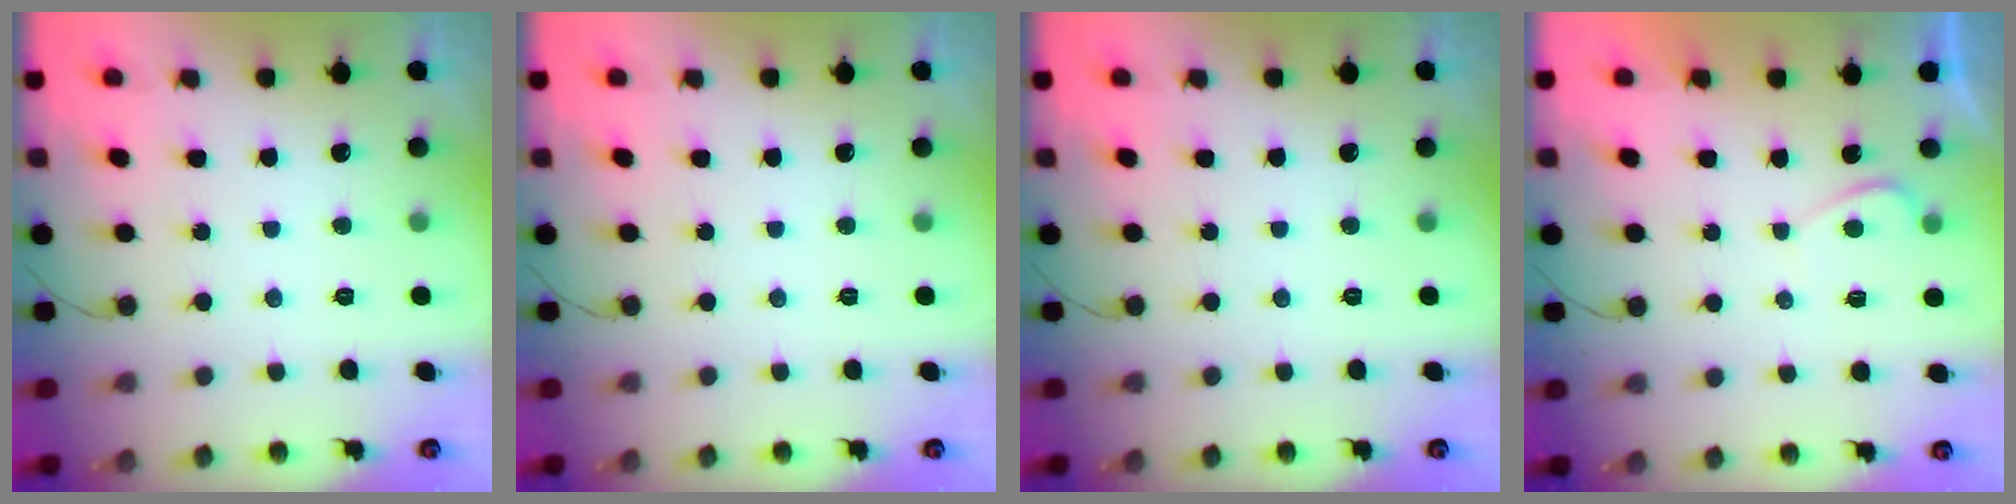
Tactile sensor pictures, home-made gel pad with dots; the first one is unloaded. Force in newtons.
{"total": 0.0}
{"total": 0.0}
{"total": 0.7, "press": 0.6, "slide": 0.4}